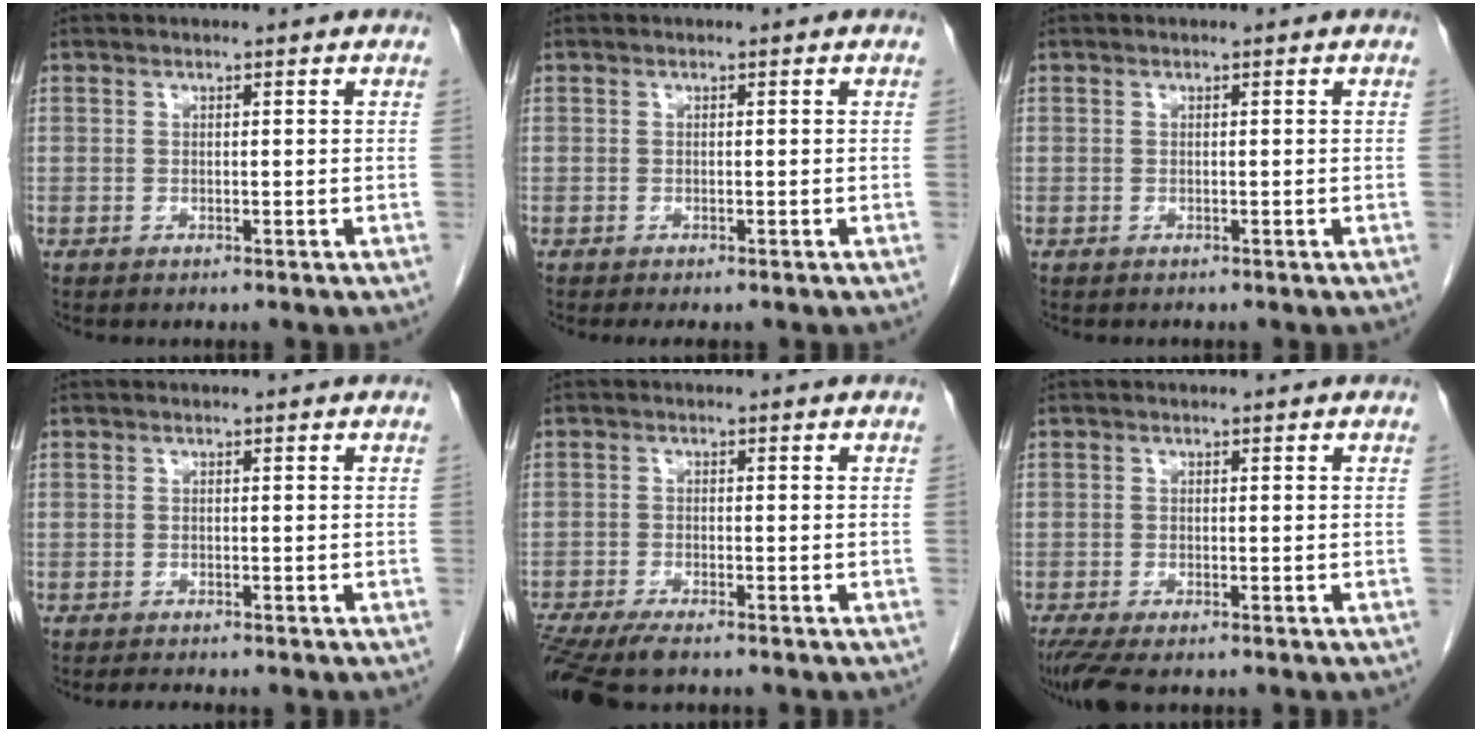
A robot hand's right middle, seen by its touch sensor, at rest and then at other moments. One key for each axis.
{"total": 1.7, "fx": -1.4, "fy": 0.5, "fz": 0.8, "tx": -0.008, "ty": -0.004, "tz": -0.017}
{"total": 0.0}
{"total": 1.5, "fx": -1.4, "fy": 0.1, "fz": 0.6, "tx": -0.014, "ty": -0.005, "tz": -0.020}
{"total": 8.2, "fx": -6.6, "fy": 1.4, "fz": 4.7, "tx": -0.080, "ty": -0.018, "tz": -0.112}
{"total": 4.6, "fx": -3.5, "fy": 0.9, "fz": 2.8, "tx": -0.051, "ty": -0.013, "tz": -0.059}